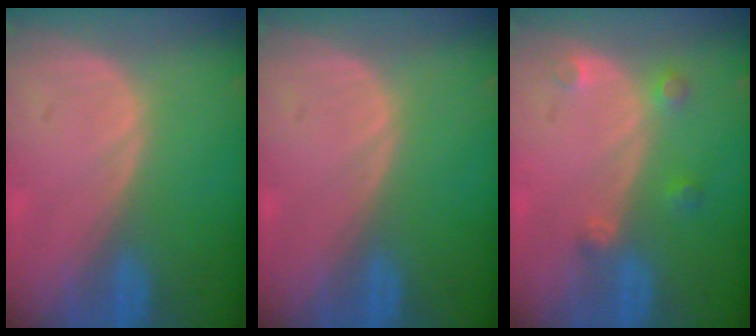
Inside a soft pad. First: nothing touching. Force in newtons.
{"total": 0.0}
{"total": 2.6, "press": 2.6, "slide": 0.4}